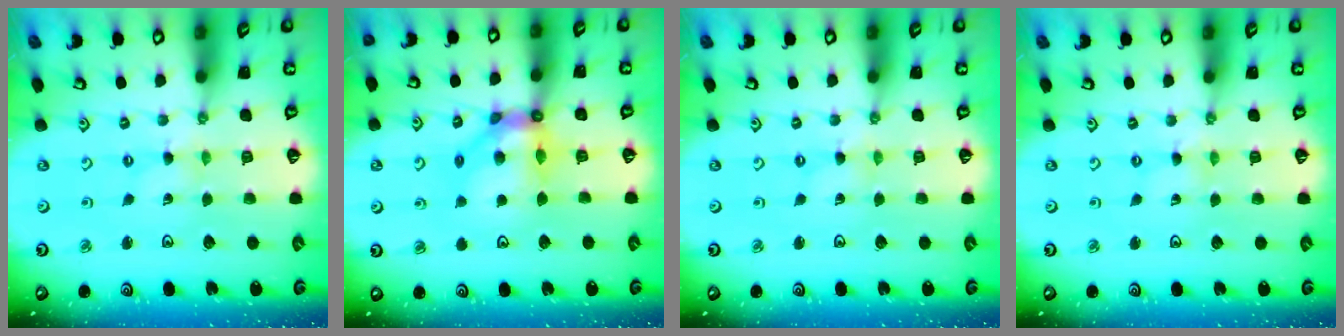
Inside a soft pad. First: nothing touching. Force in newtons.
{"total": 11.1, "press": 10.9, "slide": 2.0}
{"total": 0.0}
{"total": 0.0}